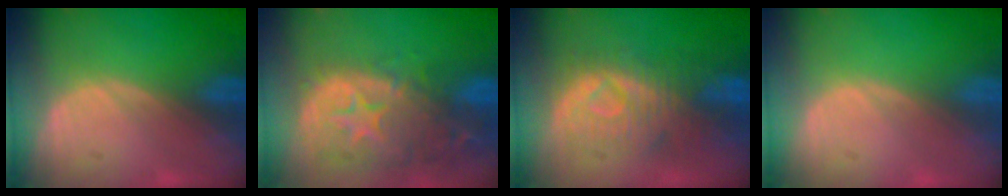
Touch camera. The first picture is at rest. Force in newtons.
{"total": 14.1, "press": 11.4, "slide": 8.4}
{"total": 8.8, "press": 8.7, "slide": 1.6}
{"total": 0.0}